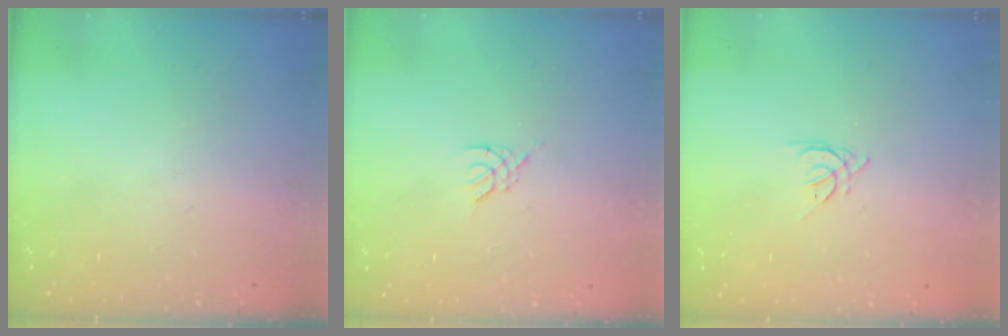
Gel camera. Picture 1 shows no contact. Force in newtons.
{"total": 2.6, "press": 2.5, "slide": 0.6}
{"total": 2.5, "press": 2.4, "slide": 0.5}